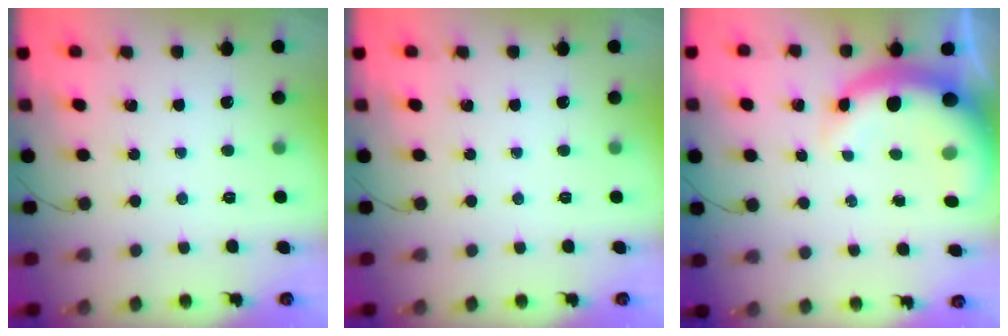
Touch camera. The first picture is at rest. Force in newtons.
{"total": 0.0}
{"total": 8.1, "press": 7.9, "slide": 1.7}